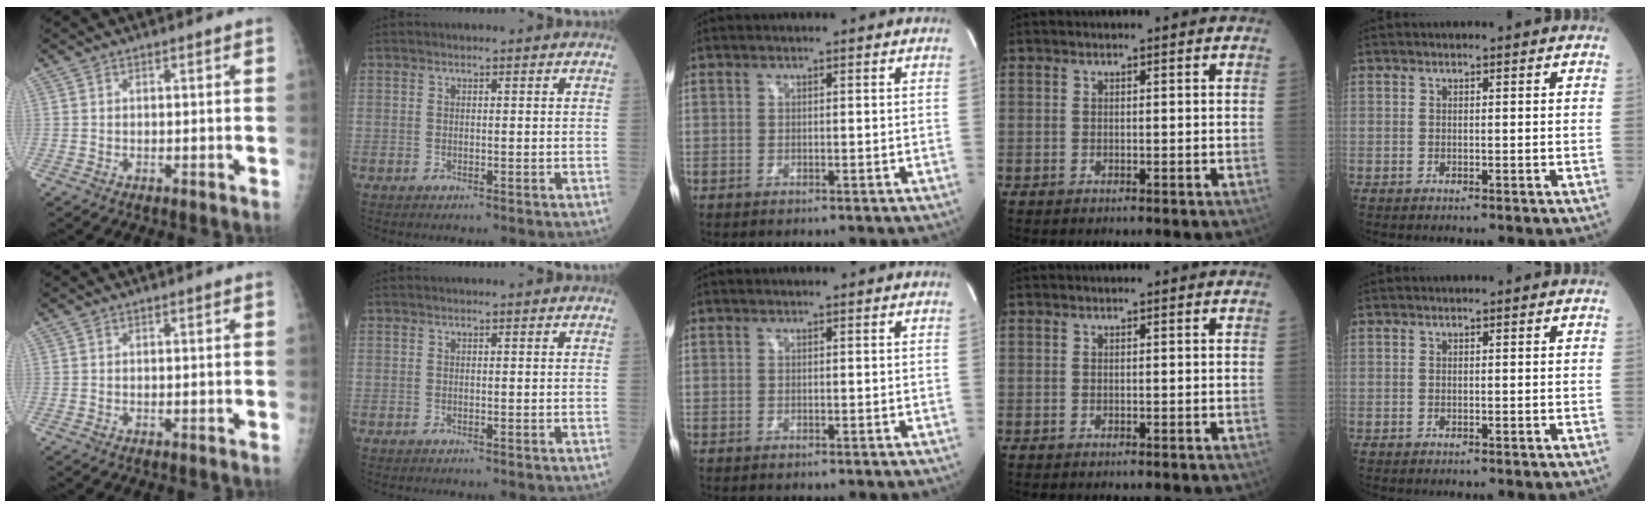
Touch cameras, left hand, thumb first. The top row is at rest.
{}